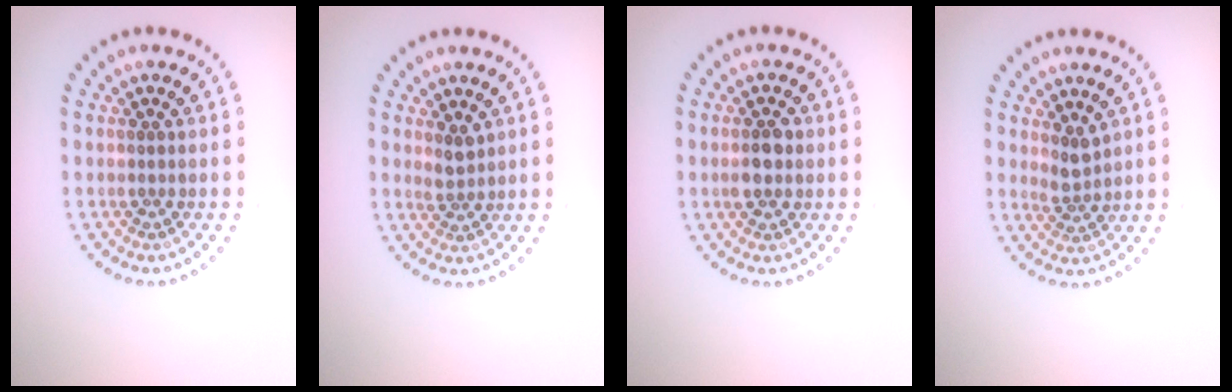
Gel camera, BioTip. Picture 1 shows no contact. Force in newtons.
{"total": 1.5, "press": 1.1, "slide": 1.0}
{"total": 2.4, "press": 2.4, "slide": 0.1}
{"total": 1.8, "press": 1.3, "slide": 1.2}